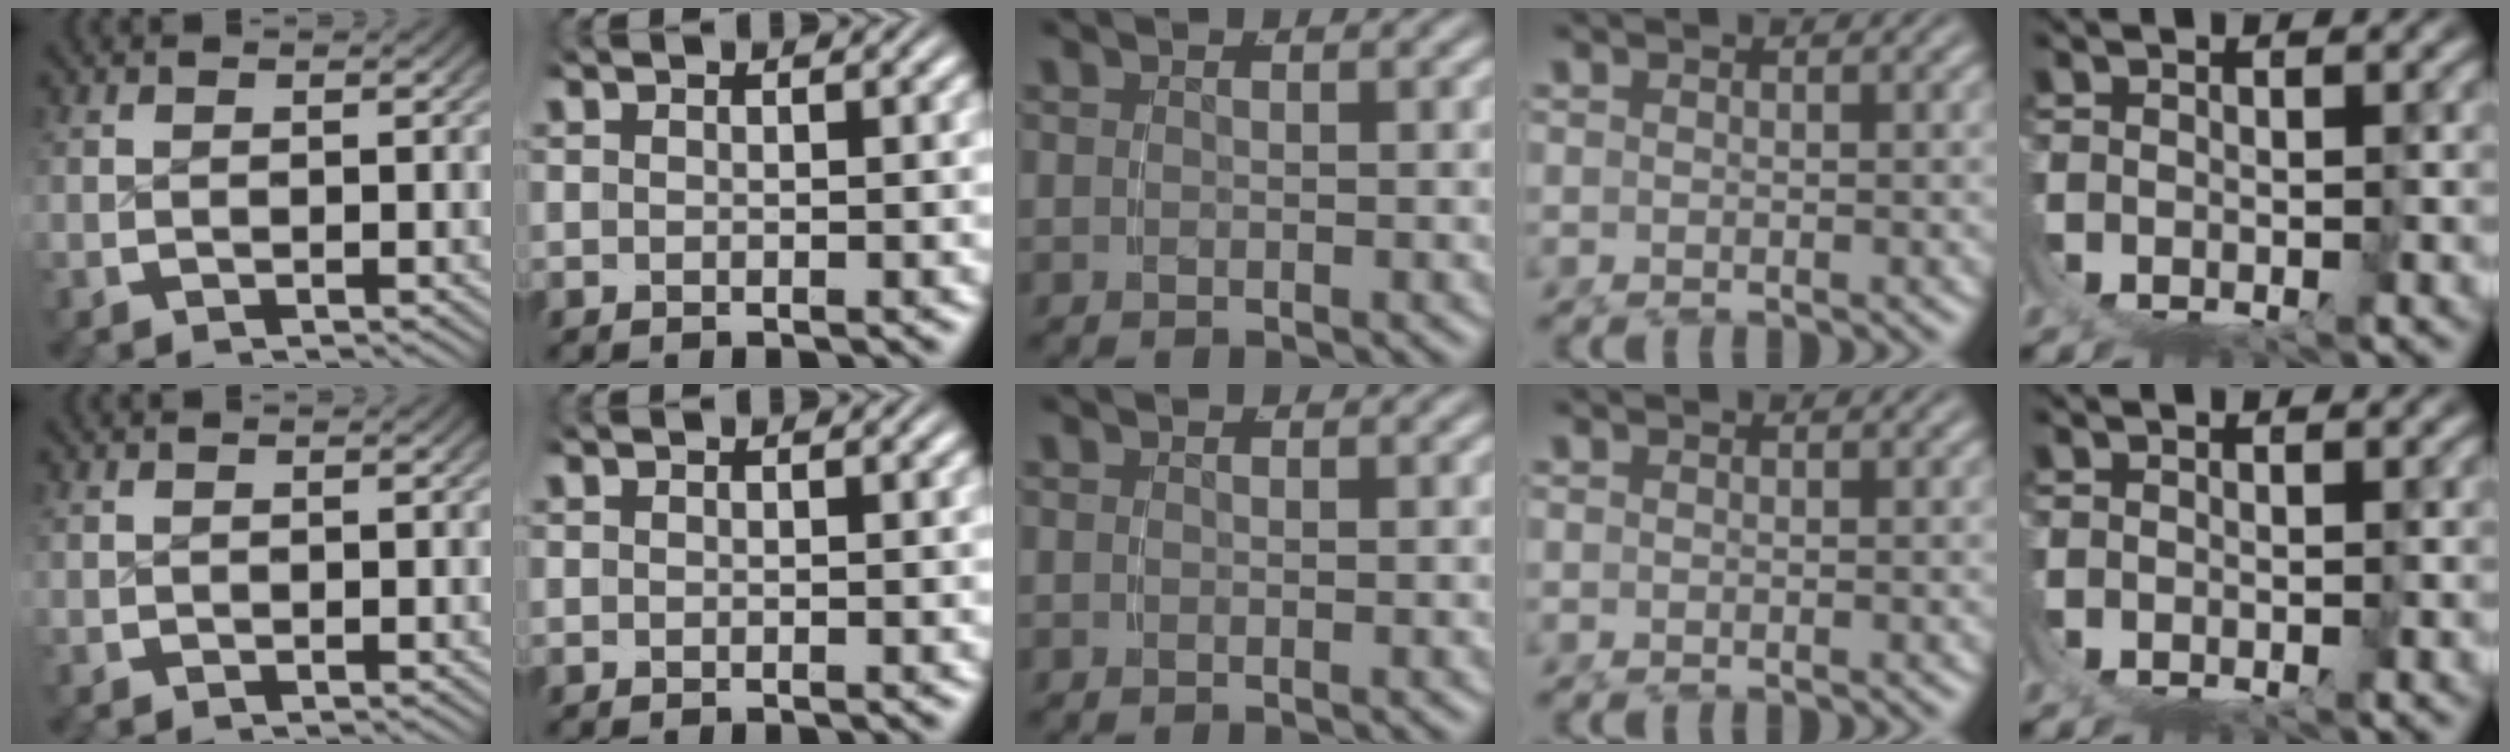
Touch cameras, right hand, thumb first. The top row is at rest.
{}